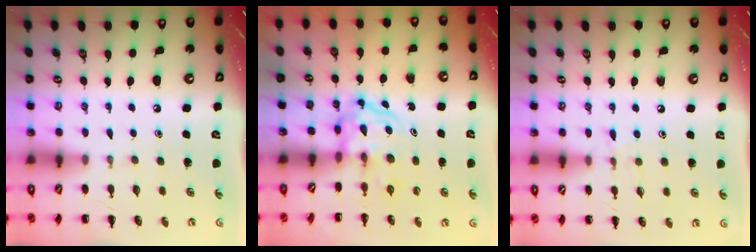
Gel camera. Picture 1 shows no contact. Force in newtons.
{"total": 3.8, "press": 3.8, "slide": 0.4}
{"total": 5.8, "press": 5.3, "slide": 2.3}